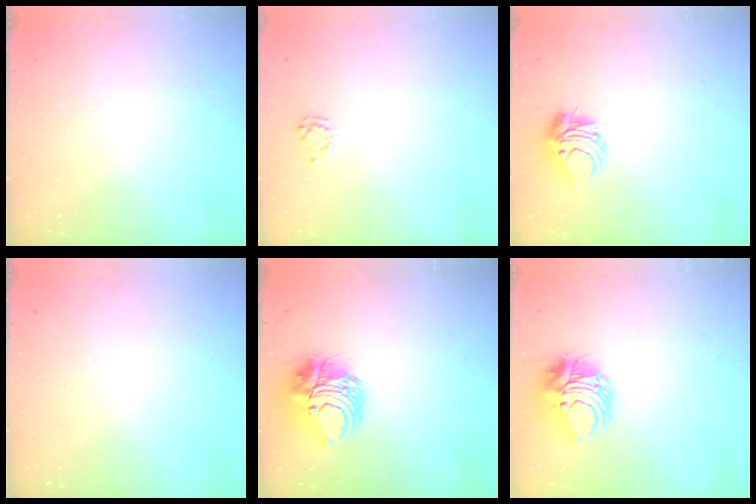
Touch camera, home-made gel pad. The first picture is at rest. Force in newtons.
{"total": 3.5, "press": 3.5, "slide": 0.4}
{"total": 8.3, "press": 8.2, "slide": 1.0}
{"total": 0.0}
{"total": 10.8, "press": 10.8, "slide": 0.3}
{"total": 9.4, "press": 9.4, "slide": 0.5}